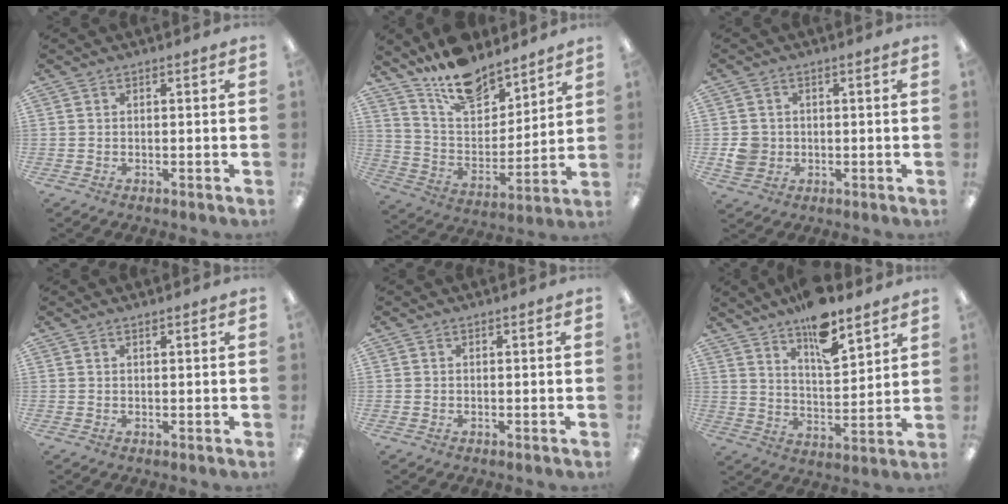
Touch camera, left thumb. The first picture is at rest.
{"total": 15.6, "force": [12.7, 6.9, 5.8], "torque": [-0.104, -0.088, 0.232]}
{"total": 4.5, "force": [-0.2, 4.2, 1.4], "torque": [-0.020, 0.002, -0.006]}
{"total": 0.6, "force": [0.6, 0.0, 0.2], "torque": [-0.004, 0.001, 0.011]}
{"total": 0.0}
{"total": 12.6, "force": [10.0, 4.2, 6.4], "torque": [-0.099, -0.066, 0.175]}